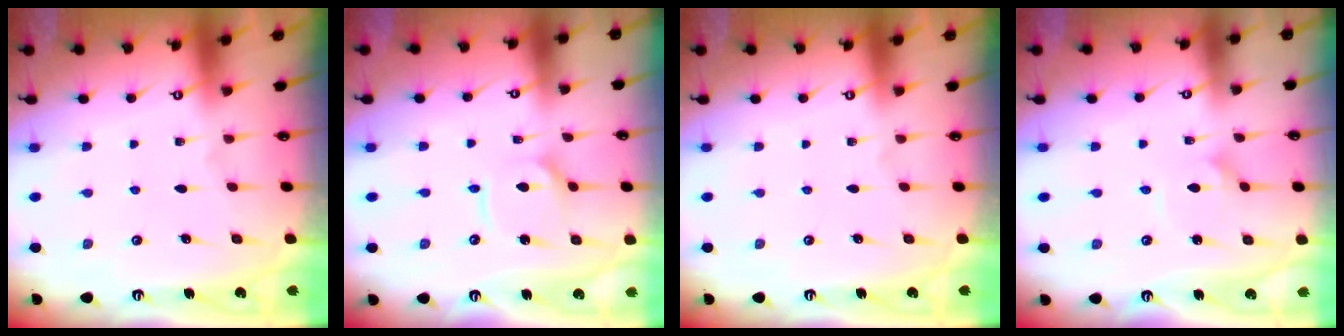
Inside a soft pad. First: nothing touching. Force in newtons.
{"total": 6.4, "press": 6.3, "slide": 0.7}
{"total": 0.0}
{"total": 1.8, "press": 1.8, "slide": 0.1}